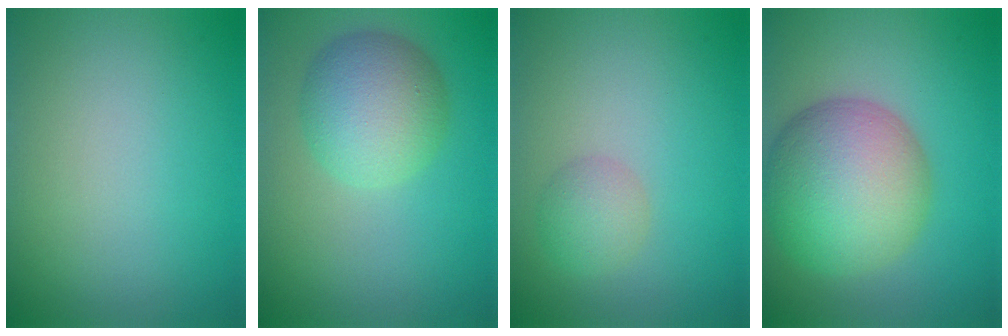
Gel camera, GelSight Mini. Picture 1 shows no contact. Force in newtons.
{"total": 5.9, "press": 5.9, "slide": 0.2}
{"total": 2.1, "press": 2.1, "slide": 0.1}
{"total": 10.3, "press": 10.2, "slide": 0.5}